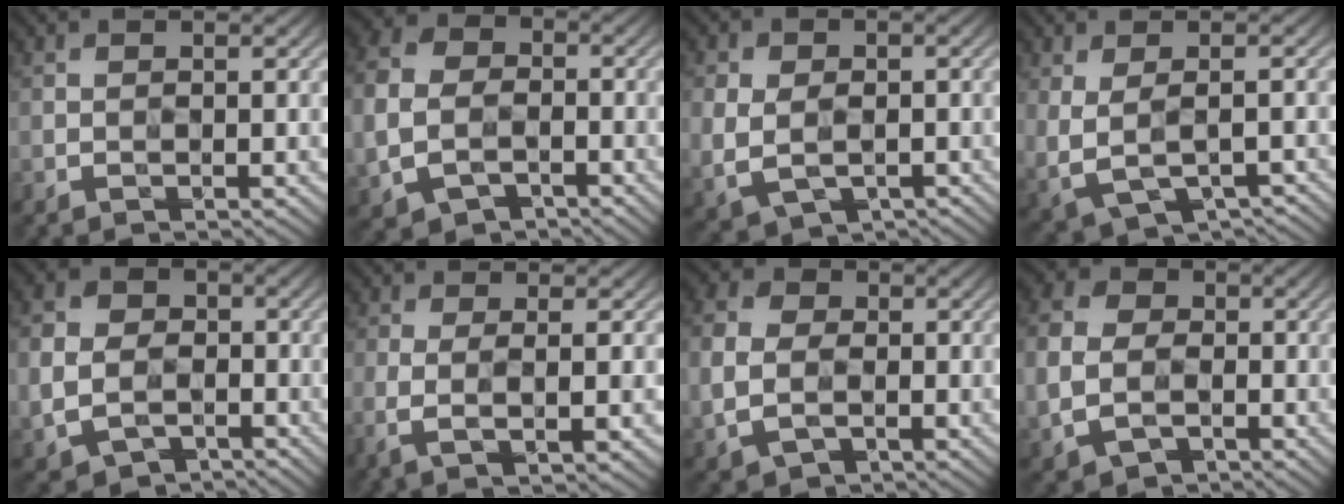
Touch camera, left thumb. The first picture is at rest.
{"total": 8.2, "force": [-2.6, 6.5, 4.4], "torque": [-0.133, -0.020, -0.060]}
{"total": 7.7, "force": [-0.8, 6.5, 4.1], "torque": [-0.102, -0.011, -0.021]}
{"total": 5.1, "force": [-0.1, 2.8, 4.2], "torque": [-0.105, -0.025, 0.014]}
{"total": 8.1, "force": [-2.2, 6.8, 3.8], "torque": [-0.120, -0.016, -0.054]}
{"total": 4.5, "force": [-0.6, 1.2, 4.3], "torque": [-0.093, -0.007, -0.010]}
{"total": 7.2, "force": [-0.8, 6.0, 4.0], "torque": [-0.121, -0.002, -0.029]}
{"total": 8.1, "force": [-1.4, 6.8, 4.2], "torque": [-0.131, -0.012, -0.042]}